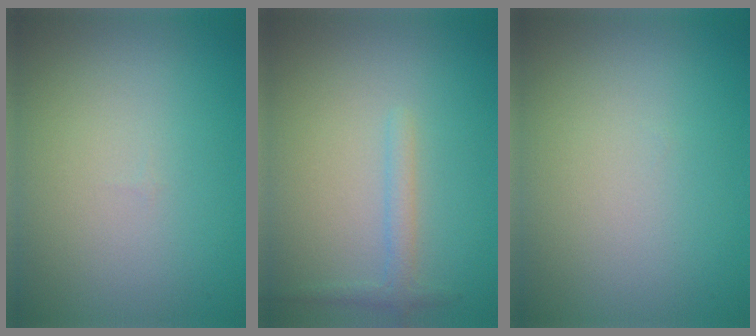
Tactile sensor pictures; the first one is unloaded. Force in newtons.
{"total": 1.4, "press": 1.4, "slide": 0.1}
{"total": 0.0}